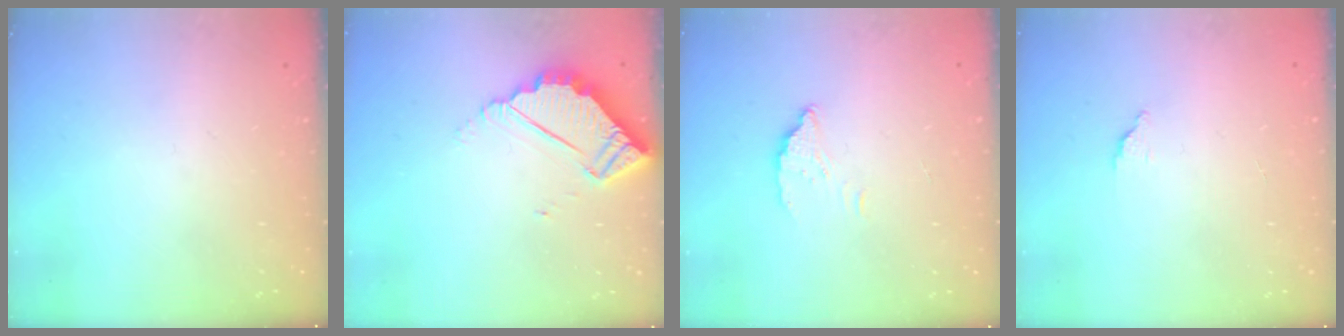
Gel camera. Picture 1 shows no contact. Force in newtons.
{"total": 5.3, "press": 5.3, "slide": 0.2}
{"total": 3.6, "press": 3.5, "slide": 0.4}
{"total": 1.4, "press": 1.4, "slide": 0.1}